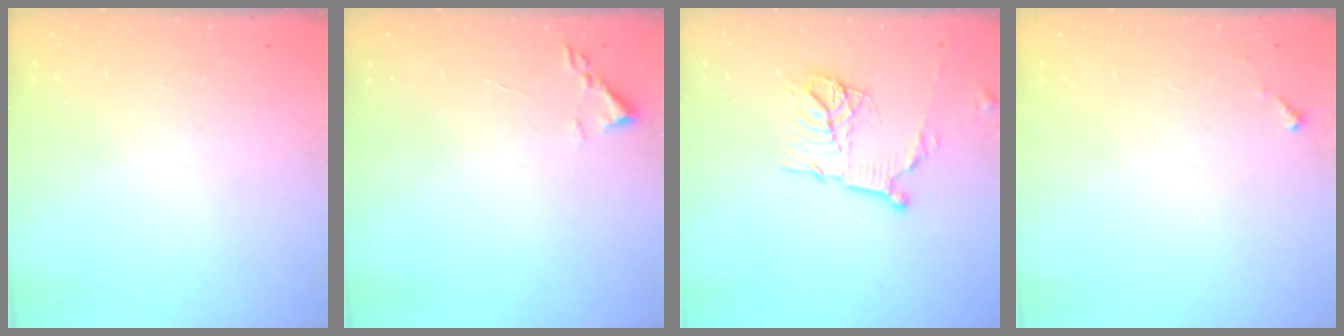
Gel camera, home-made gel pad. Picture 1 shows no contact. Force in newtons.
{"total": 1.8, "press": 1.7, "slide": 0.2}
{"total": 14.7, "press": 14.7, "slide": 1.6}
{"total": 2.8, "press": 2.8, "slide": 0.1}